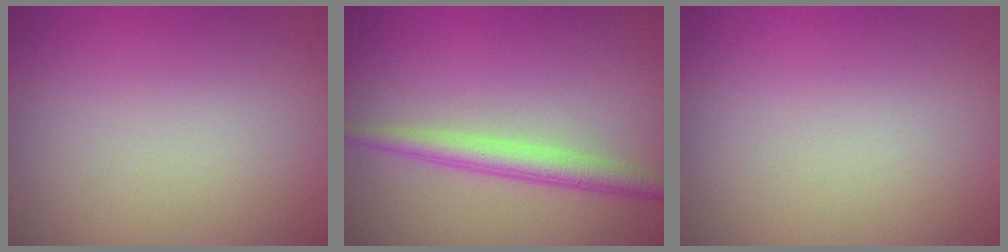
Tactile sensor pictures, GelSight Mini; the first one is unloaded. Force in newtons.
{"total": 2.9, "press": 2.9, "slide": 0.1}
{"total": 0.0}